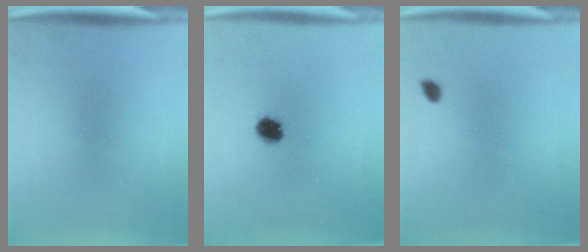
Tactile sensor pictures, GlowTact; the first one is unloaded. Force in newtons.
{"total": 4.5}
{"total": 0.9}